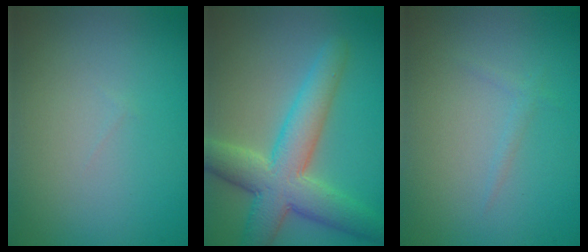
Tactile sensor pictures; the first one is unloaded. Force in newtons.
{"total": 7.4, "press": 7.4, "slide": 0.2}
{"total": 0.8, "press": 0.8, "slide": 0.0}